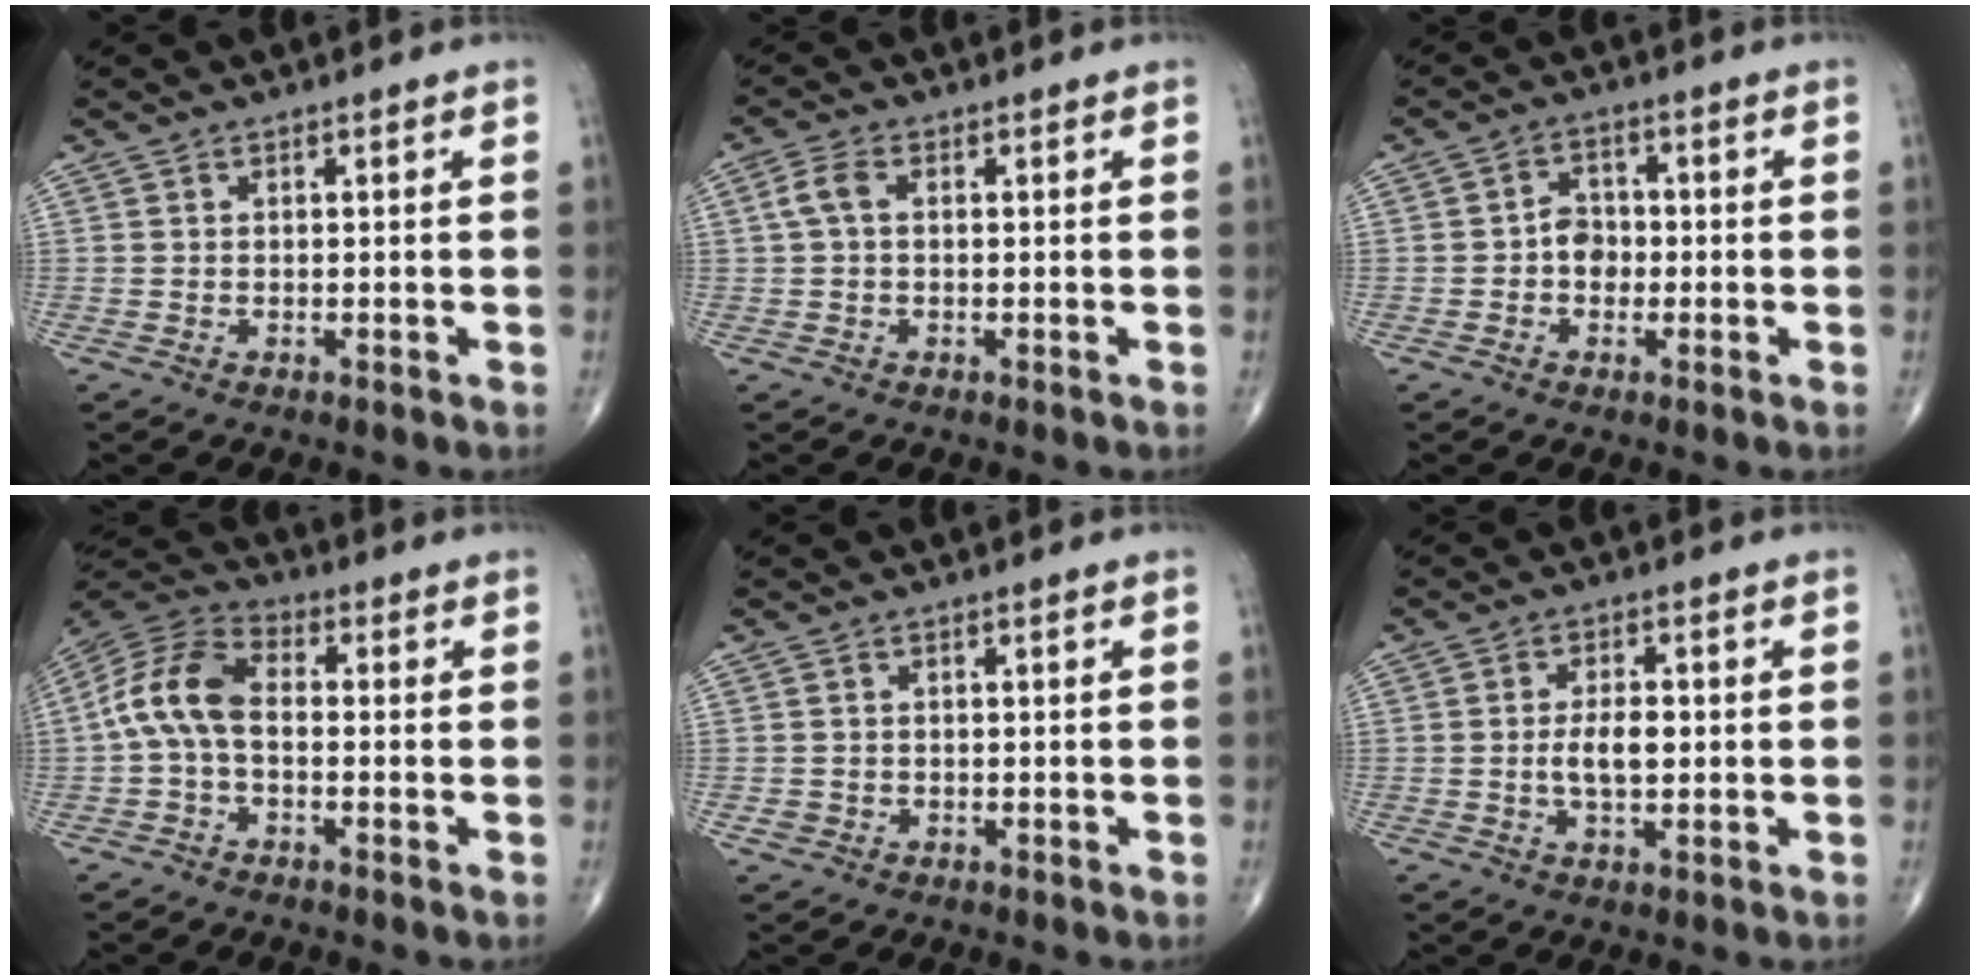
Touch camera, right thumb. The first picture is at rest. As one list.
[{"total": 3.4, "force": [0.4, 2.0, 2.7], "torque": [-0.062, 0.009, 0.005]}, {"total": 4.0, "force": [-0.7, 3.3, 2.2], "torque": [-0.015, 0.014, -0.019]}, {"total": 10.2, "force": [-0.7, 5.9, 8.2], "torque": [-0.166, 0.031, -0.027]}, {"total": 1.4, "force": [-0.4, 1.2, 0.3], "torque": [-0.004, 0.005, -0.006]}, {"total": 5.4, "force": [-0.3, 2.6, 4.7], "torque": [-0.086, 0.003, -0.006]}]